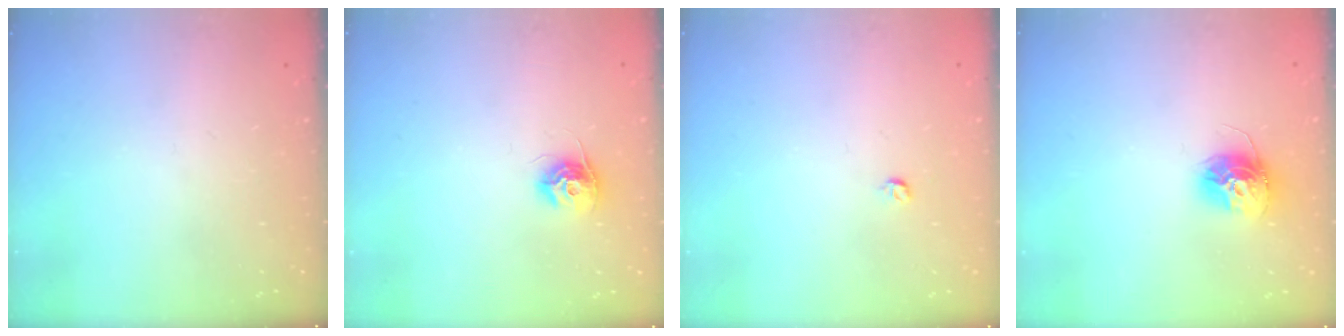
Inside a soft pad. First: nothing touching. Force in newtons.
{"total": 9.5, "press": 9.5, "slide": 0.3}
{"total": 3.2, "press": 3.2, "slide": 0.4}
{"total": 12.4, "press": 12.4, "slide": 1.0}